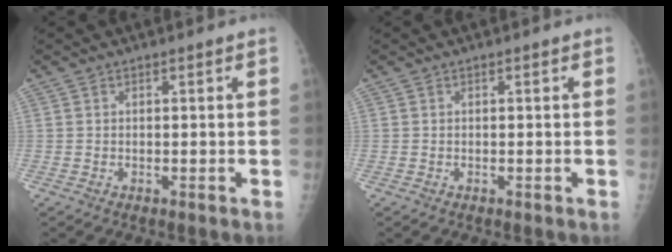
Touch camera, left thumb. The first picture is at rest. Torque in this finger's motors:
{"motor_torque": [-0.06, 0.06, -0.01, -0.01, 0.00]}